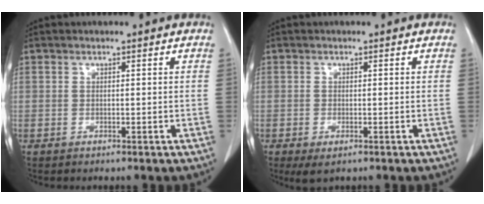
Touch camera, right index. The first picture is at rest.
{"total": 2.6, "force": [-1.4, 1.0, 2.0], "torque": [-0.034, -0.006, -0.017]}